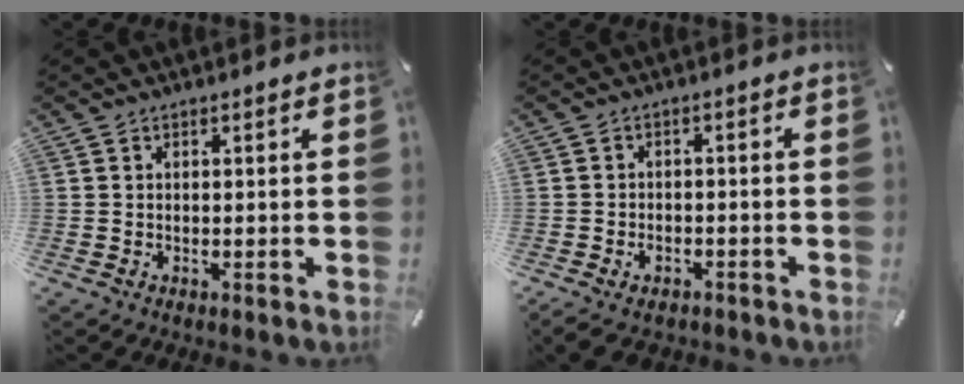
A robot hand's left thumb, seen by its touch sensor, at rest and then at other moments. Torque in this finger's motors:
{"motor_torque": [0.11, 2.31, 0.90, 0.79, 0.10]}